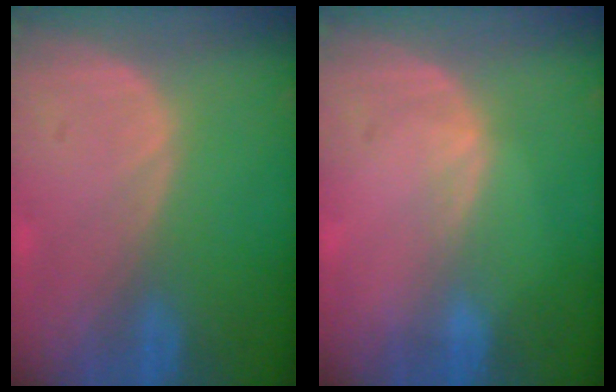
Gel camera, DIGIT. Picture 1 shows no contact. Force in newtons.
{"total": 0.9, "press": 0.8, "slide": 0.2}